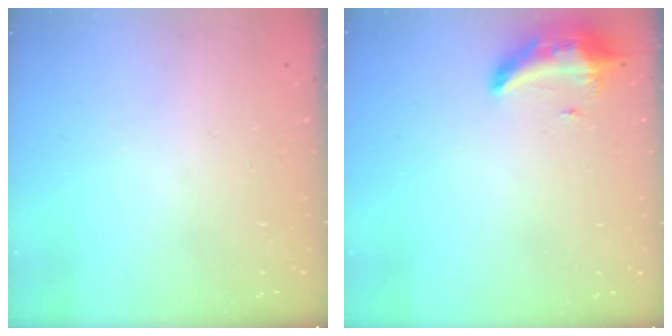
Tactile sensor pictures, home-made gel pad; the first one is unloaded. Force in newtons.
{"total": 9.5, "press": 9.0, "slide": 3.1}